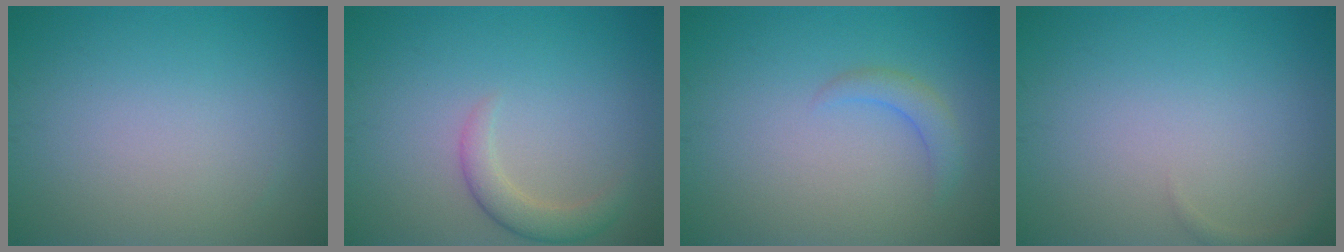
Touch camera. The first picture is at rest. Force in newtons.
{"total": 2.4, "press": 2.4, "slide": 0.3}
{"total": 1.7, "press": 1.7, "slide": 0.3}
{"total": 0.7, "press": 0.7, "slide": 0.1}